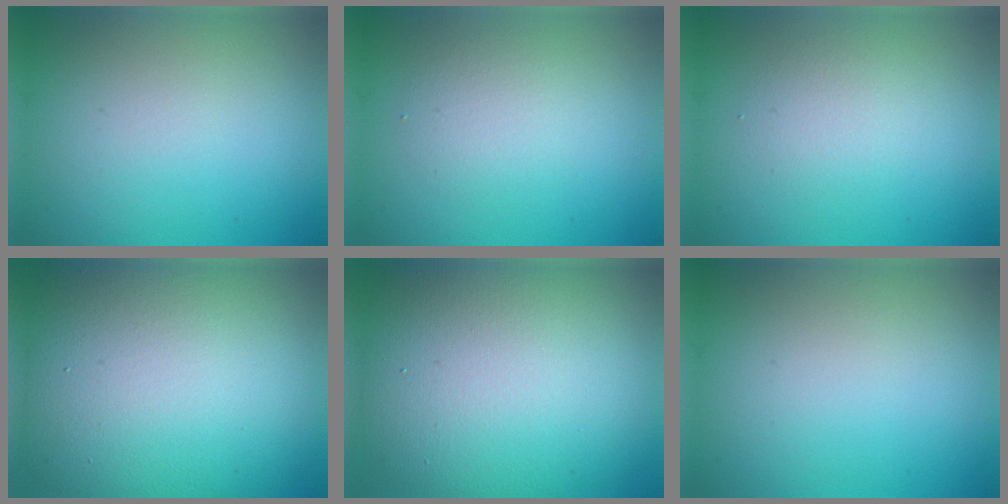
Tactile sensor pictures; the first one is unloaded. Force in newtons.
{"total": 2.2, "press": 2.2, "slide": 0.2}
{"total": 1.9, "press": 1.9, "slide": 0.0}
{"total": 17.5, "press": 17.5, "slide": 0.7}
{"total": 15.8, "press": 15.8, "slide": 1.3}
{"total": 0.0}